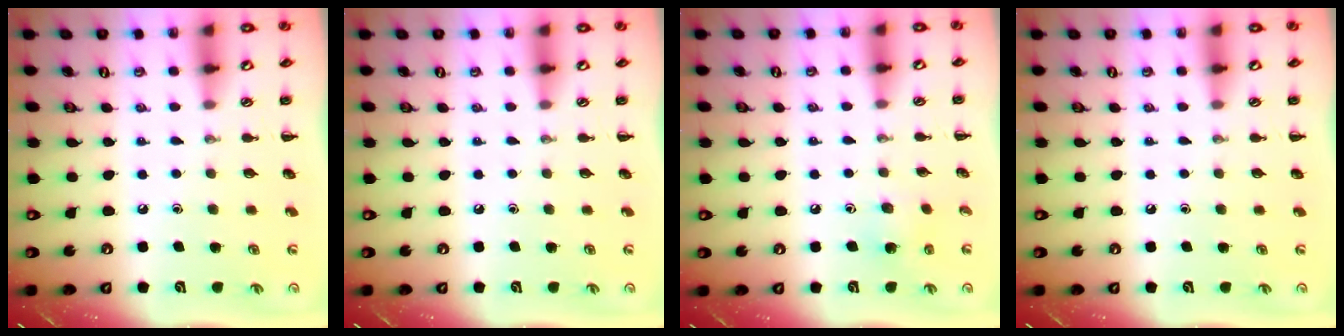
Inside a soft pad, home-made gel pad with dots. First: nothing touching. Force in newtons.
{"total": 0.0}
{"total": 5.6, "press": 5.4, "slide": 1.4}
{"total": 0.0}